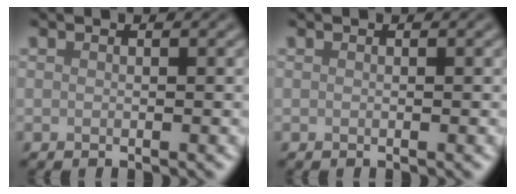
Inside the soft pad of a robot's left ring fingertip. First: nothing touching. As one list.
[{"total": 0.0}]